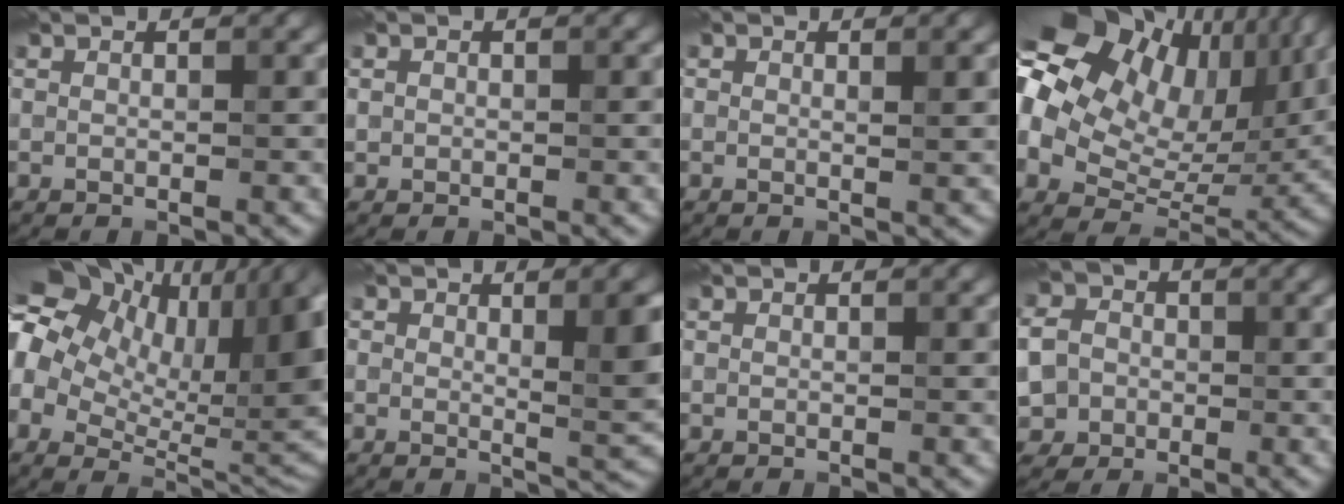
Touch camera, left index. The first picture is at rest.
{"total": 0.5, "force": [0.1, 0.5, 0.1], "torque": [0.004, 0.003, 0.001]}
{"total": 1.3, "force": [0.3, 0.2, 1.3], "torque": [-0.016, 0.003, 0.005]}
{"total": 19.7, "force": [7.3, 13.3, 12.7], "torque": [-0.269, 0.050, 0.134]}
{"total": 18.4, "force": [4.6, 10.5, 14.3], "torque": [-0.213, 0.033, 0.097]}
{"total": 5.3, "force": [0.6, 1.8, 4.9], "torque": [-0.066, 0.000, 0.010]}
{"total": 0.0}
{"total": 10.1, "force": [-2.4, 9.0, 3.9], "torque": [-0.095, -0.001, -0.073]}